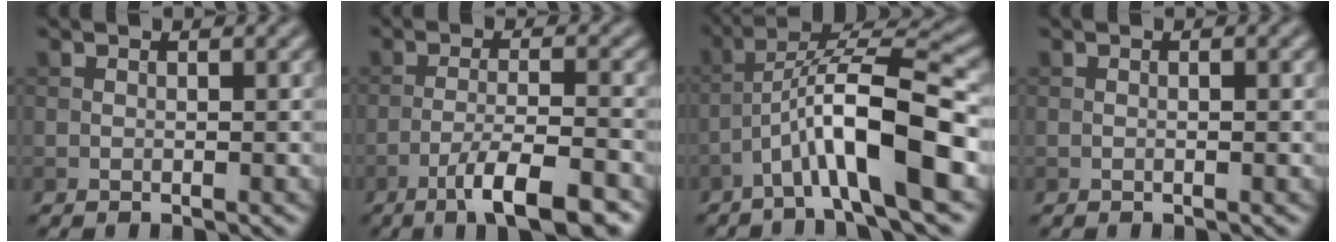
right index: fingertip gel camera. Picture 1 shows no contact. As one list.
[{"total": 7.2, "force": [-4.4, 1.4, 5.5], "torque": [-0.088, 0.003, -0.074]}, {"total": 9.6, "force": [-3.8, 1.9, 8.6], "torque": [-0.138, 0.022, -0.071]}, {"total": 0.5, "force": [-0.2, 0.1, 0.5], "torque": [-0.010, -0.002, -0.005]}]